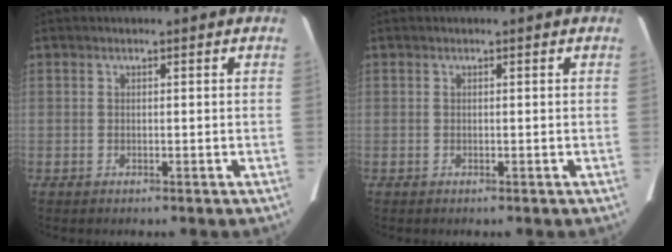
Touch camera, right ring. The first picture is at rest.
{"total": 0.0}